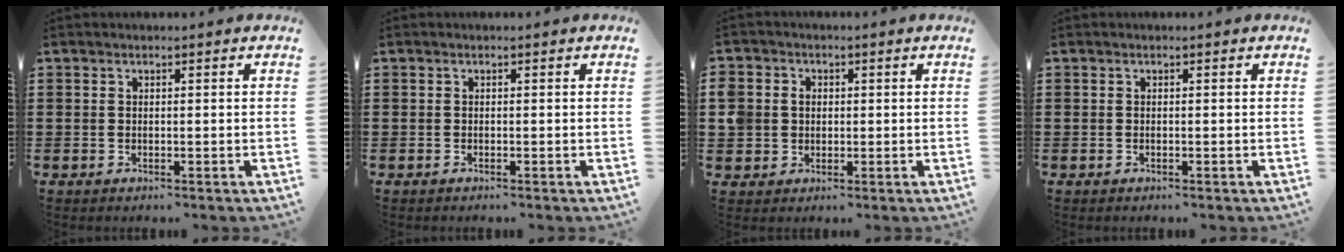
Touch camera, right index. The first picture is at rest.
{"total": 0.0}
{"total": 3.7, "force": [0.1, 3.6, 1.0], "torque": [-0.042, 0.011, -0.002]}
{"total": 0.0}